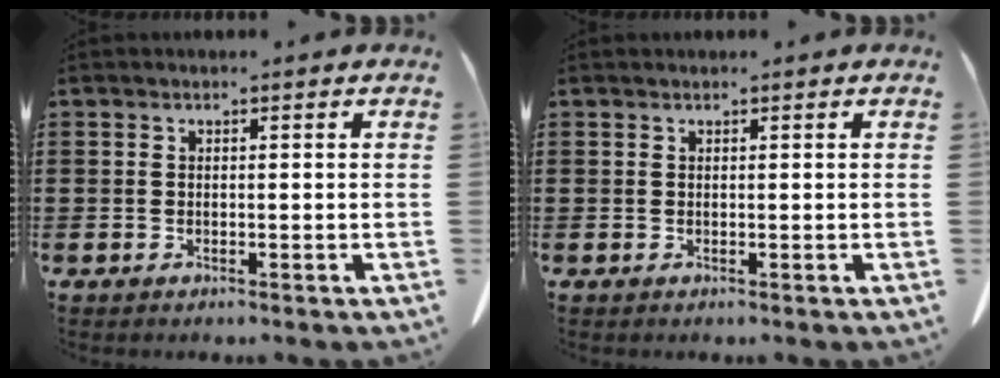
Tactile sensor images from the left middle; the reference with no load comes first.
{"total": 0.0}